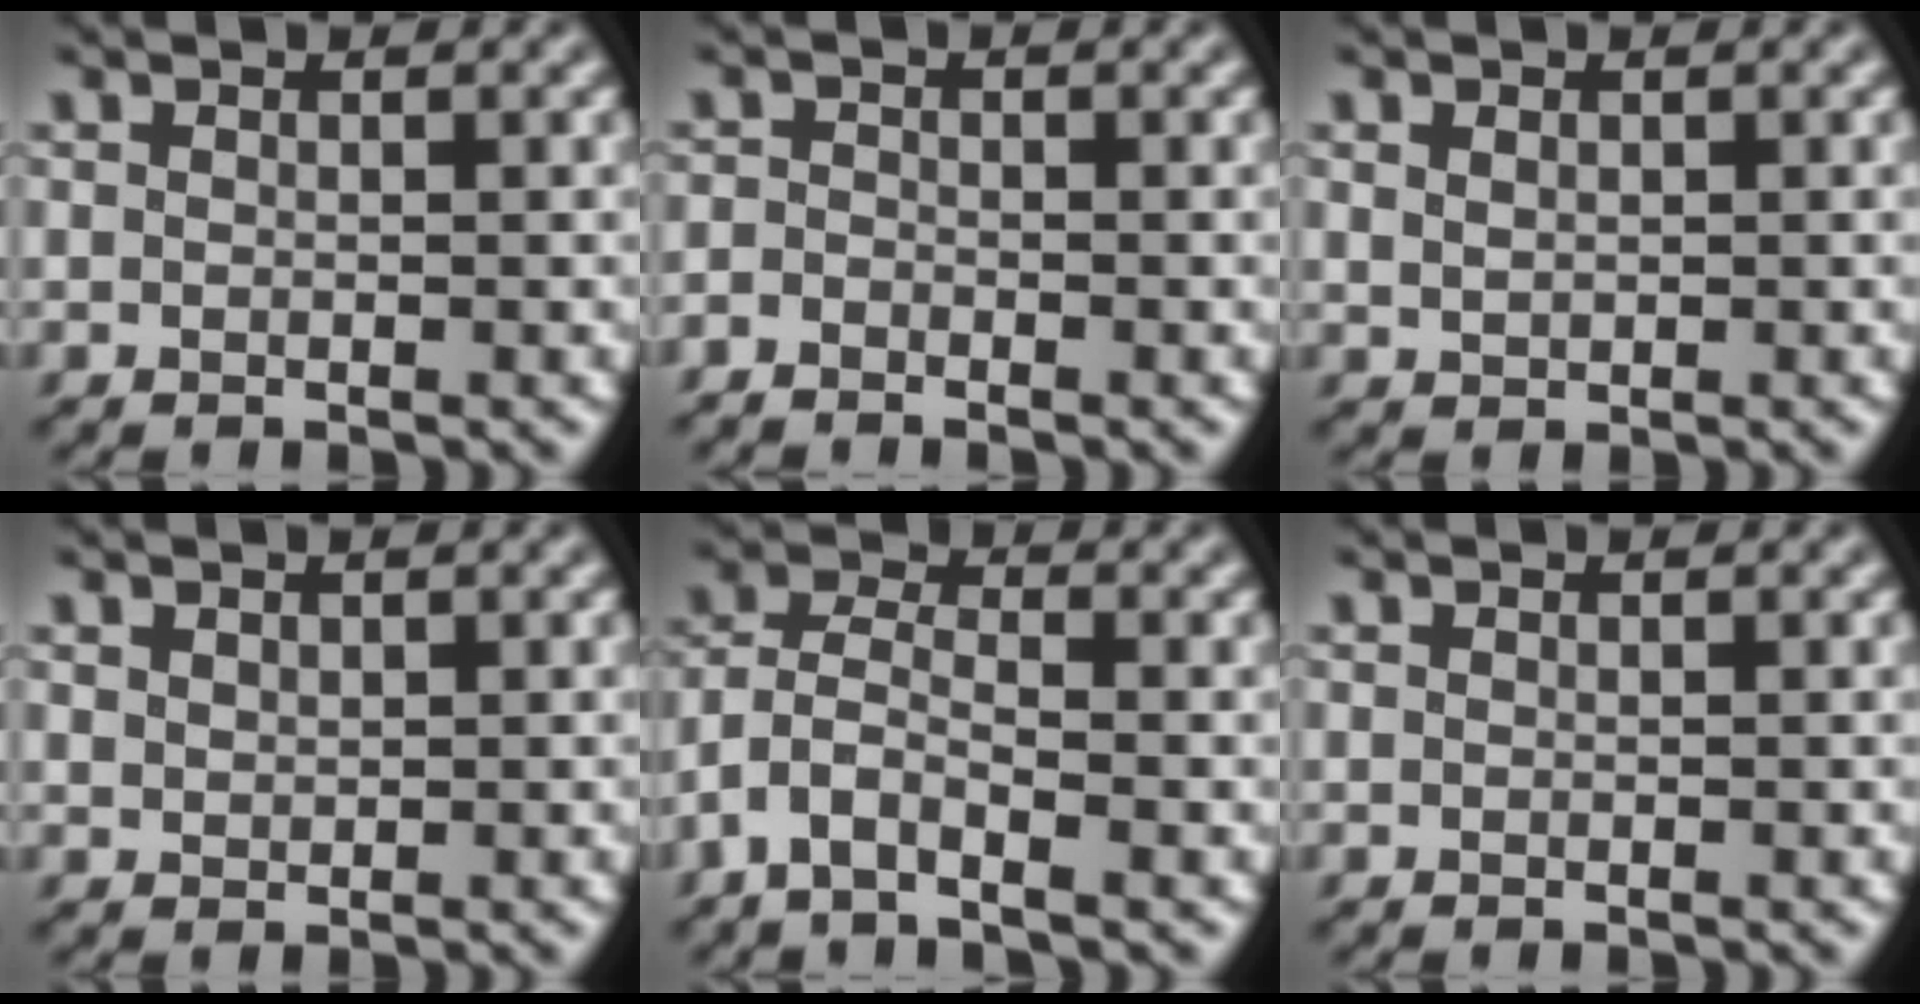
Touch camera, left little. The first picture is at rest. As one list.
[{"total": 1.5, "force": [-1.4, 0.4, 0.3], "torque": [-0.010, -0.001, -0.030]}, {"total": 0.8, "force": [0.3, 0.6, 0.4], "torque": [-0.012, 0.000, 0.011]}, {"total": 0.7, "force": [0.5, 0.4, 0.1], "torque": [-0.007, -0.001, 0.014]}, {"total": 3.9, "force": [-2.3, 1.4, 2.8], "torque": [-0.067, 0.007, -0.055]}, {"total": 0.0}]